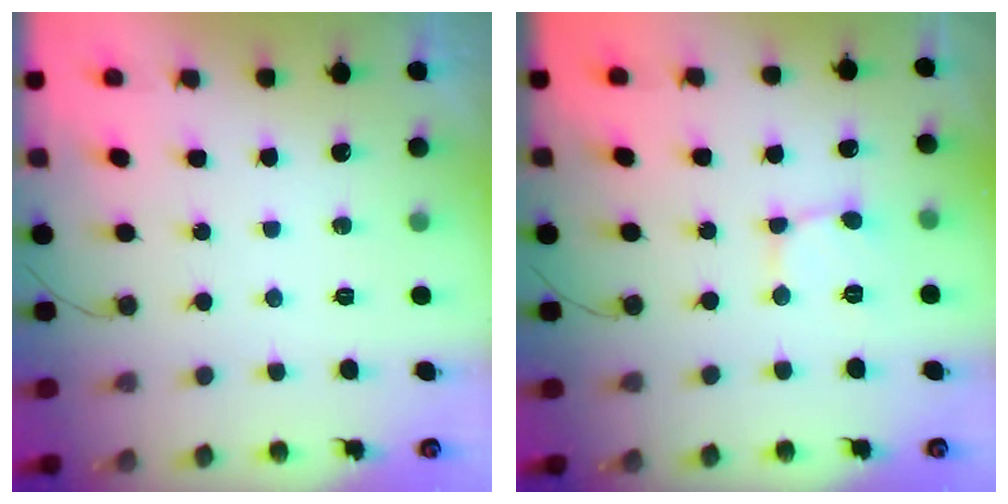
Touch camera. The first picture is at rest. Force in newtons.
{"total": 2.1, "press": 2.1, "slide": 0.2}